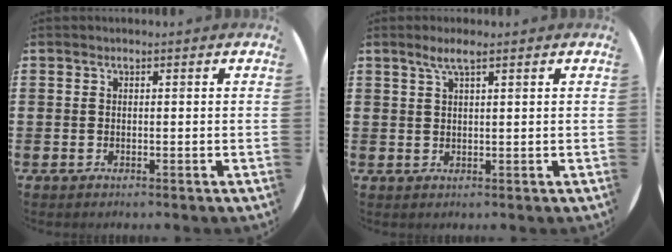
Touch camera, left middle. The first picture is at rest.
{"total": 2.6, "force": [1.7, 0.3, 2.0], "torque": [-0.042, 0.004, 0.029]}